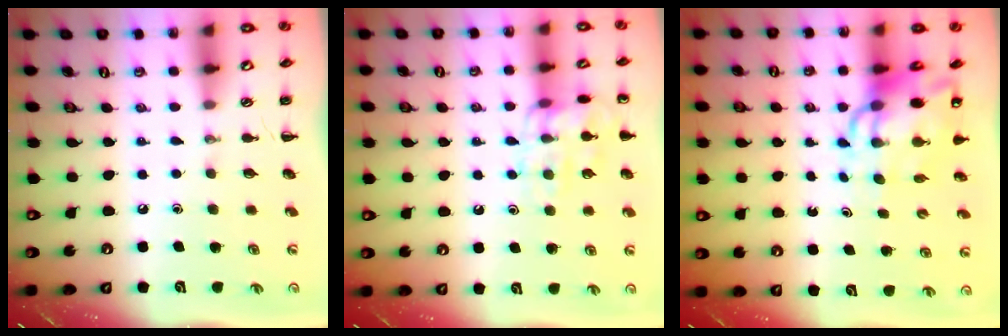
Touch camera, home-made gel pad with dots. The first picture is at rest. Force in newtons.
{"total": 12.2, "press": 12.2, "slide": 0.5}
{"total": 10.9, "press": 10.5, "slide": 3.0}